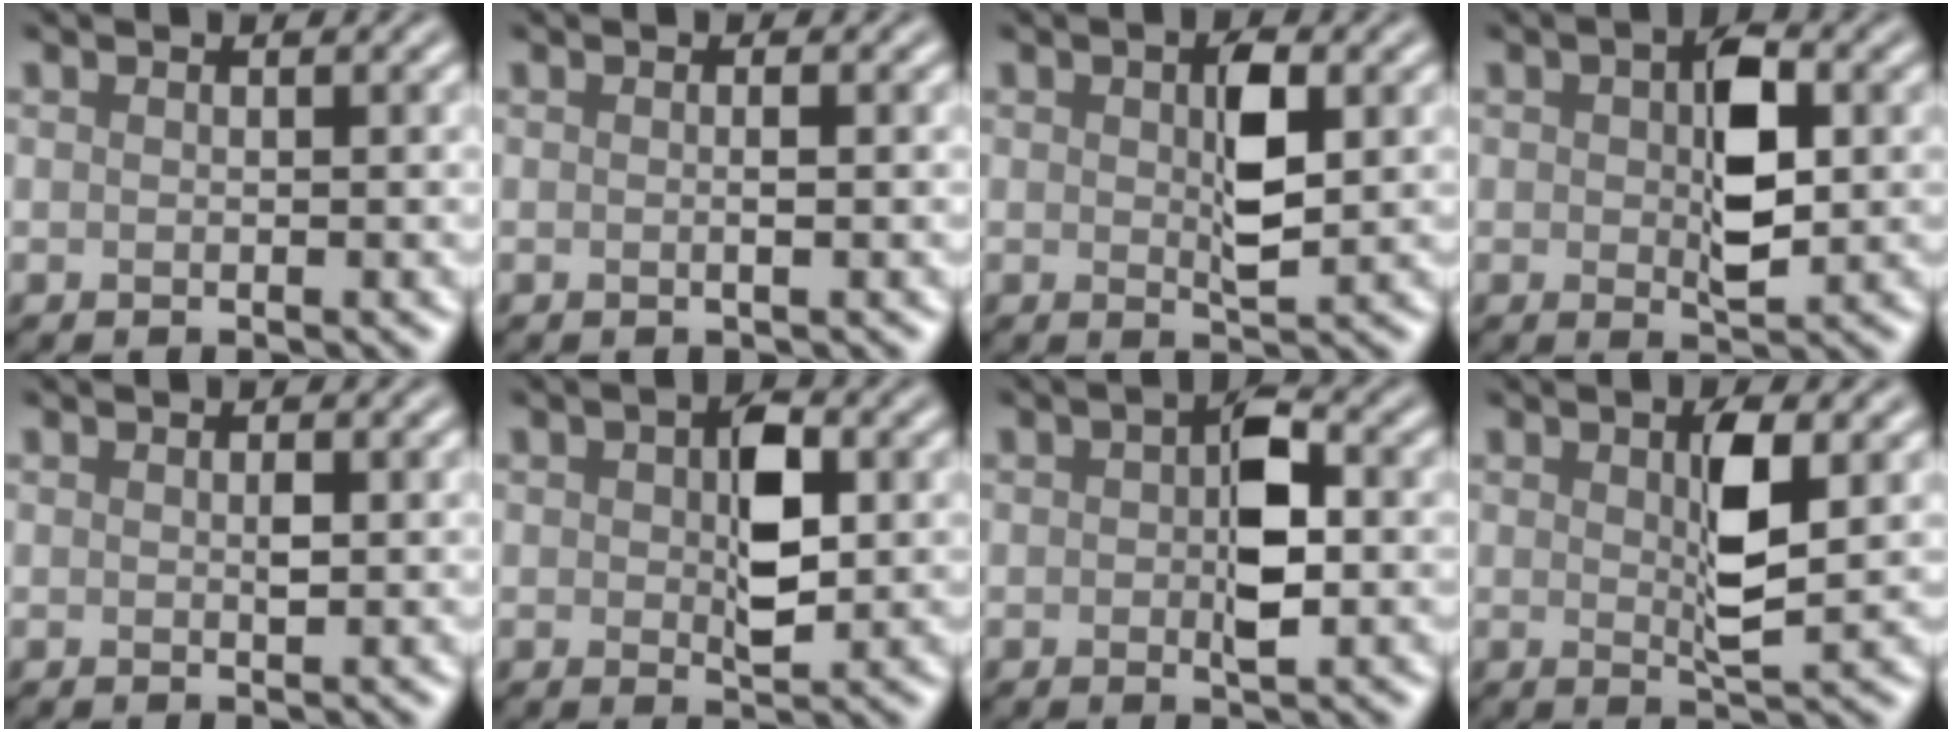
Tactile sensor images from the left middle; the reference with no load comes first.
{"total": 0.9, "force": [0.0, 0.1, 0.9], "torque": [-0.016, 0.000, -0.001]}
{"total": 3.7, "force": [0.5, 1.5, 3.3], "torque": [-0.060, -0.002, 0.010]}
{"total": 5.0, "force": [0.3, 2.5, 4.4], "torque": [-0.074, 0.000, 0.007]}
{"total": 0.8, "force": [0.1, 0.3, 0.7], "torque": [-0.013, -0.001, 0.001]}
{"total": 4.5, "force": [0.3, 2.3, 3.9], "torque": [-0.066, -0.001, 0.006]}
{"total": 4.7, "force": [0.0, 2.1, 4.2], "torque": [-0.064, 0.003, -0.002]}
{"total": 3.9, "force": [0.8, 1.0, 3.7], "torque": [-0.067, -0.004, 0.014]}